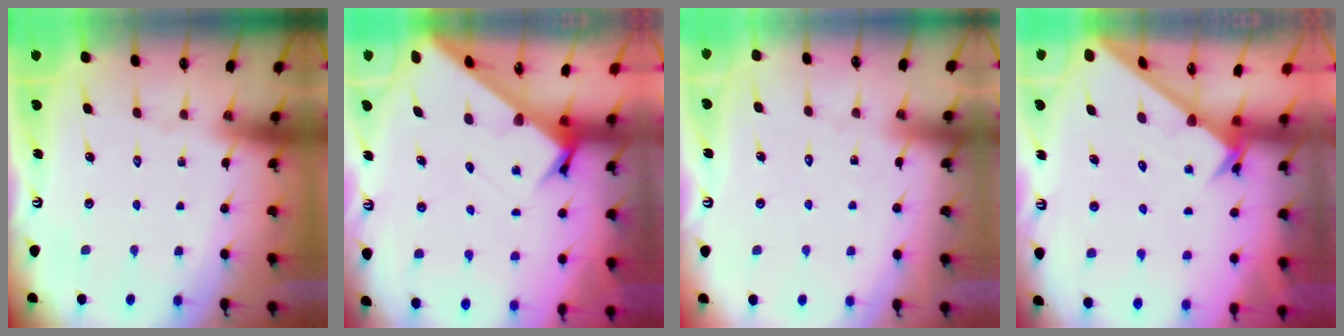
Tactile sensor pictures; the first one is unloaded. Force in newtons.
{"total": 2.9, "press": 2.9, "slide": 0.2}
{"total": 5.3, "press": 5.3, "slide": 0.5}
{"total": 2.7, "press": 2.7, "slide": 0.2}